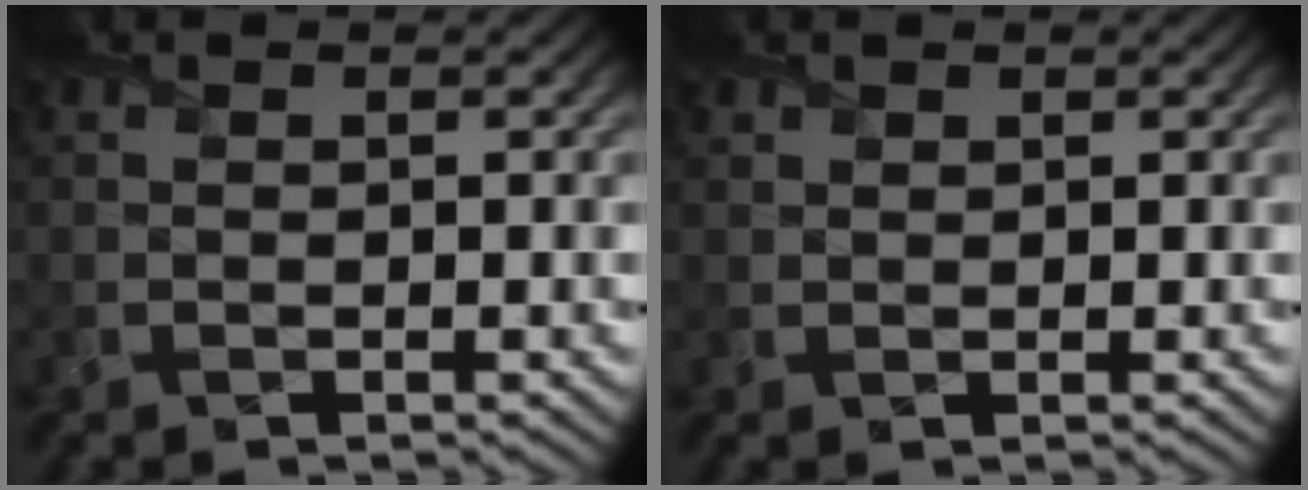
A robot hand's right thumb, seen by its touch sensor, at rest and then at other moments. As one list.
[{"total": 1.0, "force": [0.8, 0.6, 0.1], "torque": [-0.003, -0.002, 0.016]}]